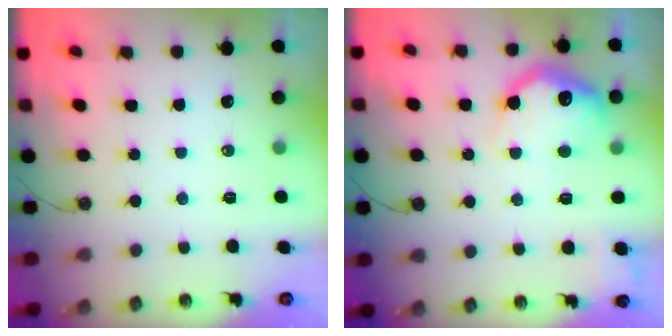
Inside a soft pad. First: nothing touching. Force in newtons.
{"total": 18.1, "press": 18.1, "slide": 1.5}